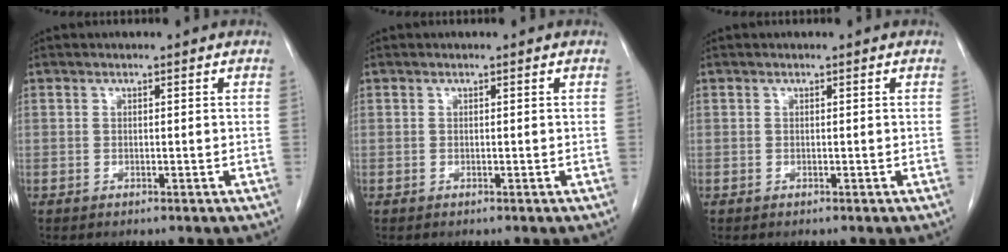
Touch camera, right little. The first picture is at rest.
{"total": 0.0}
{"total": 0.0}